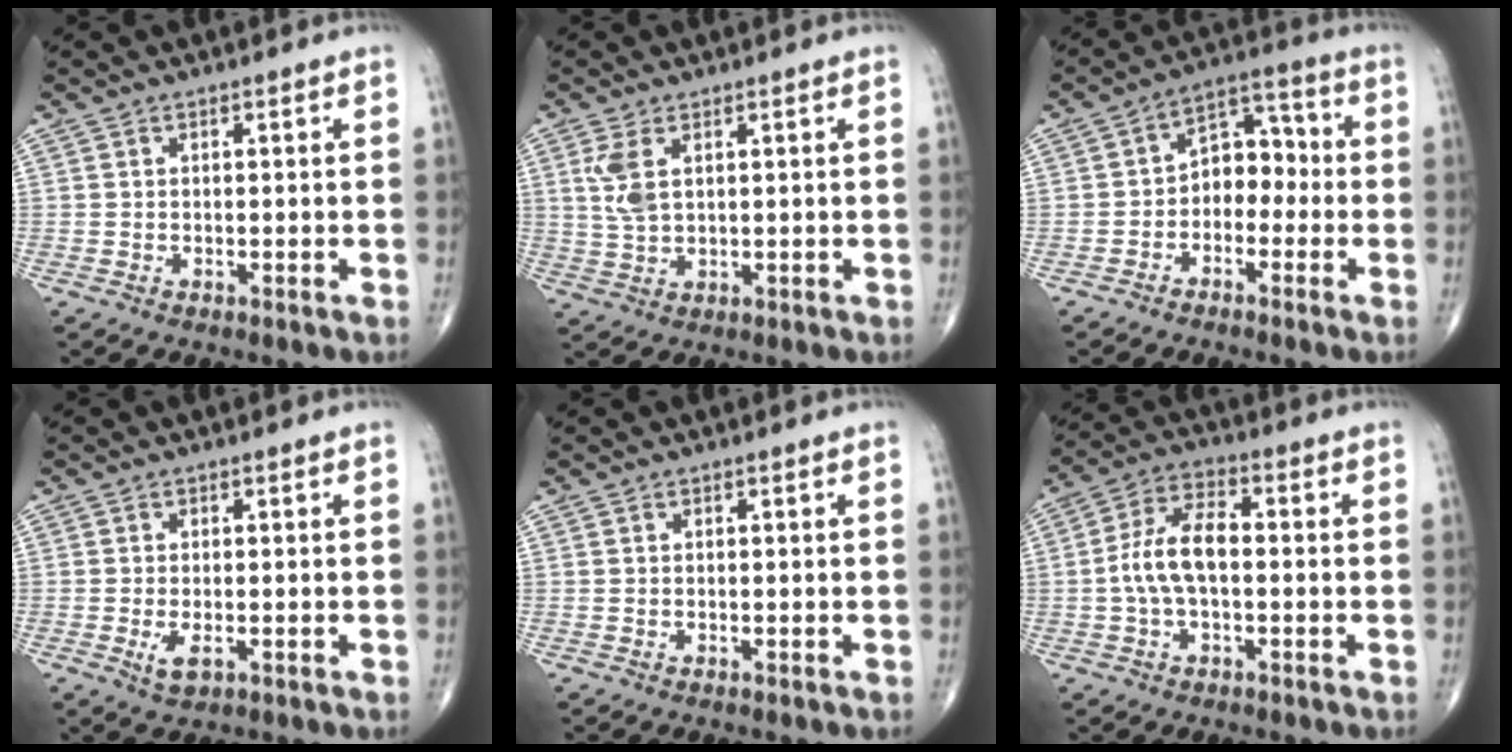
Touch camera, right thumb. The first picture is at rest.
{"total": 4.9, "force": [1.7, 2.3, 3.9], "torque": [-0.091, -0.001, 0.042]}
{"total": 8.1, "force": [-1.6, 5.8, 5.4], "torque": [-0.049, 0.045, -0.043]}
{"total": 2.9, "force": [-0.8, 1.4, 2.4], "torque": [-0.048, -0.006, -0.011]}
{"total": 0.0}
{"total": 9.3, "force": [-0.6, 4.7, 8.0], "torque": [-0.162, 0.029, -0.019]}